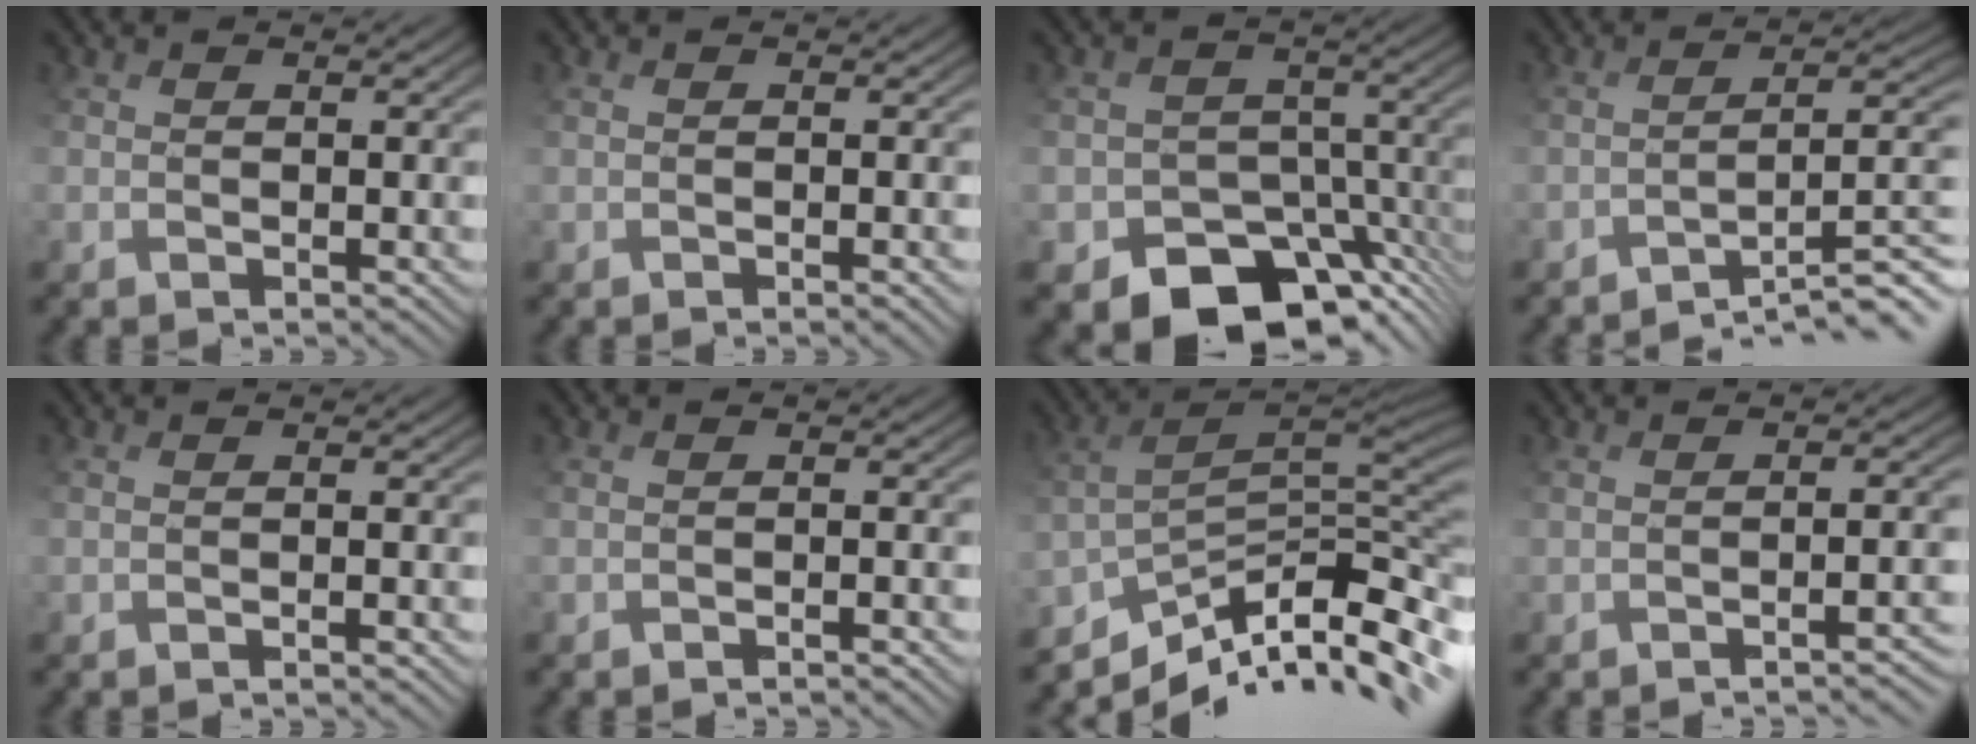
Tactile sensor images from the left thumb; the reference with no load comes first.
{"total": 1.2, "force": [-0.3, -0.1, 1.2], "torque": [-0.012, 0.009, -0.007]}
{"total": 12.7, "force": [-8.1, 8.6, 4.6], "torque": [-0.069, -0.019, -0.114]}
{"total": 7.4, "force": [-5.0, 1.3, 5.3], "torque": [-0.072, 0.018, -0.075]}
{"total": 0.8, "force": [-0.6, -0.4, 0.3], "torque": [0.003, 0.009, -0.016]}
{"total": 1.3, "force": [-1.2, -0.3, 0.5], "torque": [0.000, 0.011, -0.026]}
{"total": 11.4, "force": [-8.5, 2.7, 7.1], "torque": [-0.133, 0.008, -0.138]}
{"total": 3.8, "force": [-2.3, 0.6, 2.9], "torque": [-0.021, 0.011, -0.032]}